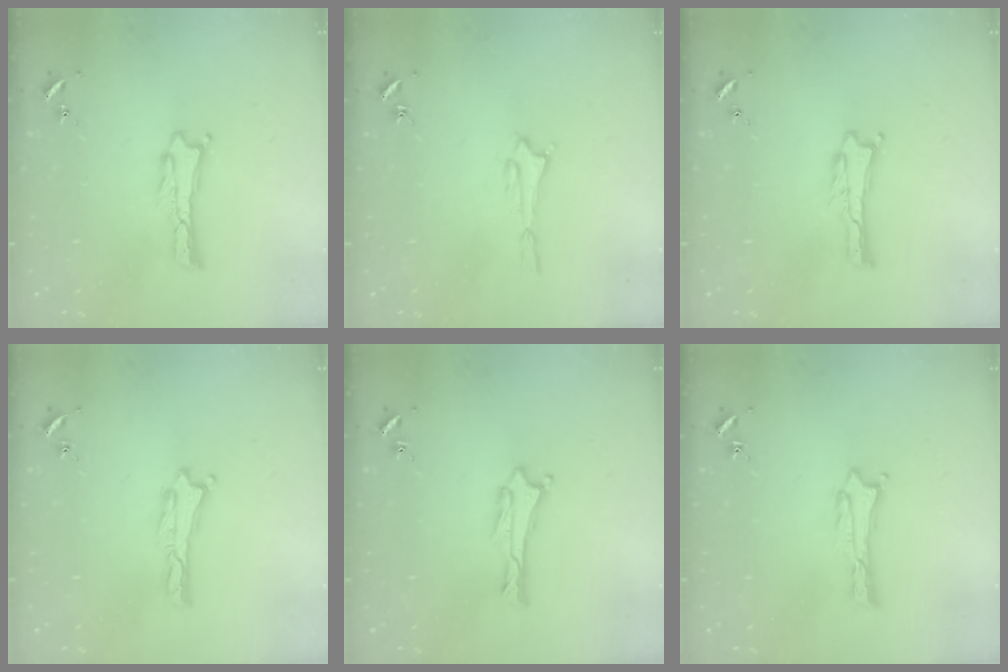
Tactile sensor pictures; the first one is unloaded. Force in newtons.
{"total": 1.6, "press": 1.6, "slide": 0.1}
{"total": 0.0}
{"total": 0.0}
{"total": 0.6, "press": 0.5, "slide": 0.1}
{"total": 0.0}